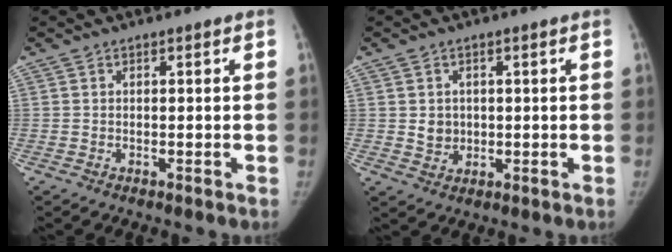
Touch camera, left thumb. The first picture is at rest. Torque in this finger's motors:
{"motor_torque": [-0.05, 0.03, 0.15, -0.04, 0.00]}